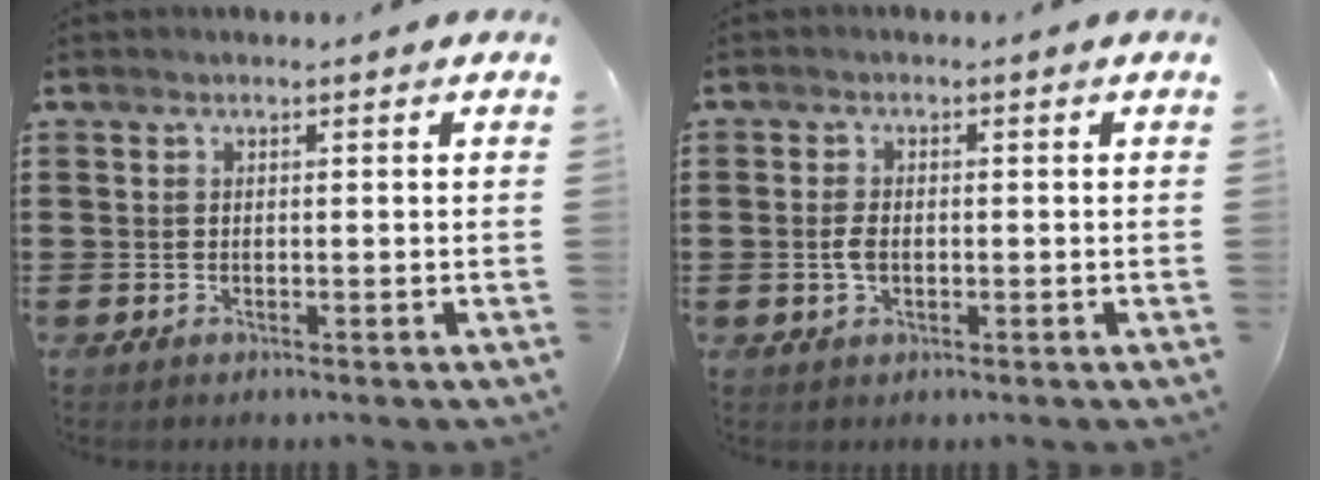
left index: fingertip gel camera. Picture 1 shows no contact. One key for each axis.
{"total": 2.5, "fx": -0.3, "fy": 1.4, "fz": 2.1, "tx": -0.056, "ty": -0.003, "tz": -0.009}